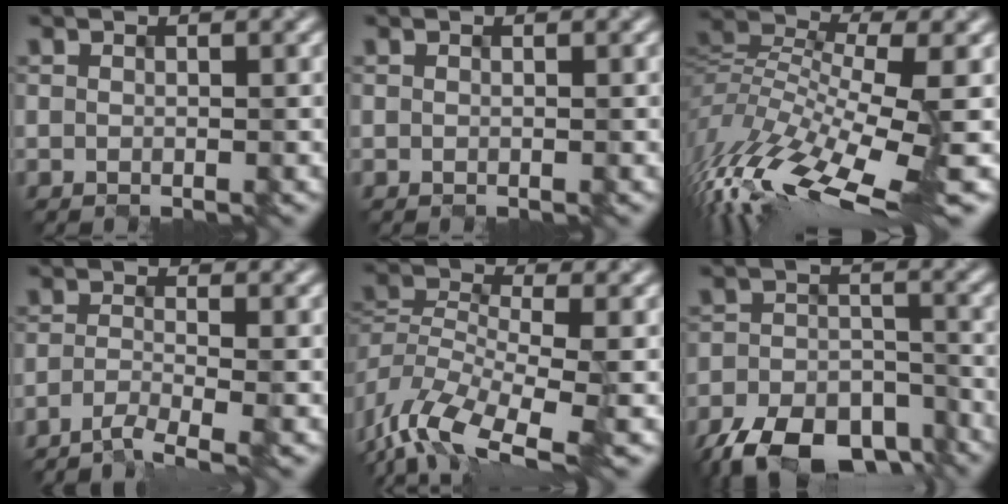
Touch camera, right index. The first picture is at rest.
{"total": 0.0}
{"total": 11.7, "force": [-3.5, 3.9, 10.4], "torque": [-0.216, 0.004, -0.049]}
{"total": 3.0, "force": [-2.5, 0.2, 1.7], "torque": [-0.031, -0.003, -0.054]}
{"total": 8.6, "force": [-5.1, 3.9, 5.7], "torque": [-0.116, -0.015, -0.098]}
{"total": 9.9, "force": [-7.9, 4.3, 4.2], "torque": [-0.079, -0.020, -0.123]}